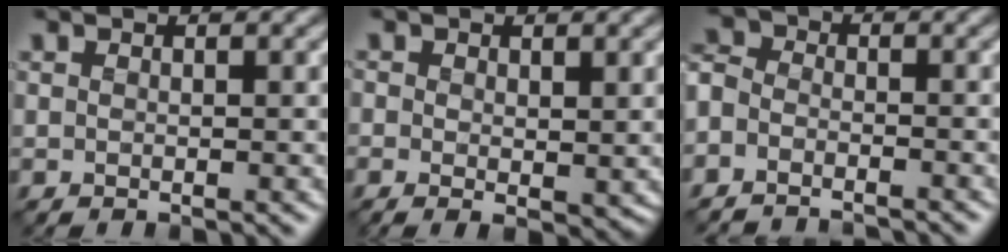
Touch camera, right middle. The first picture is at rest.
{"total": 1.2, "force": [0.3, 0.6, 1.0], "torque": [-0.014, -0.005, 0.008]}
{"total": 5.0, "force": [-4.6, 2.0, 0.5], "torque": [0.009, 0.008, -0.089]}